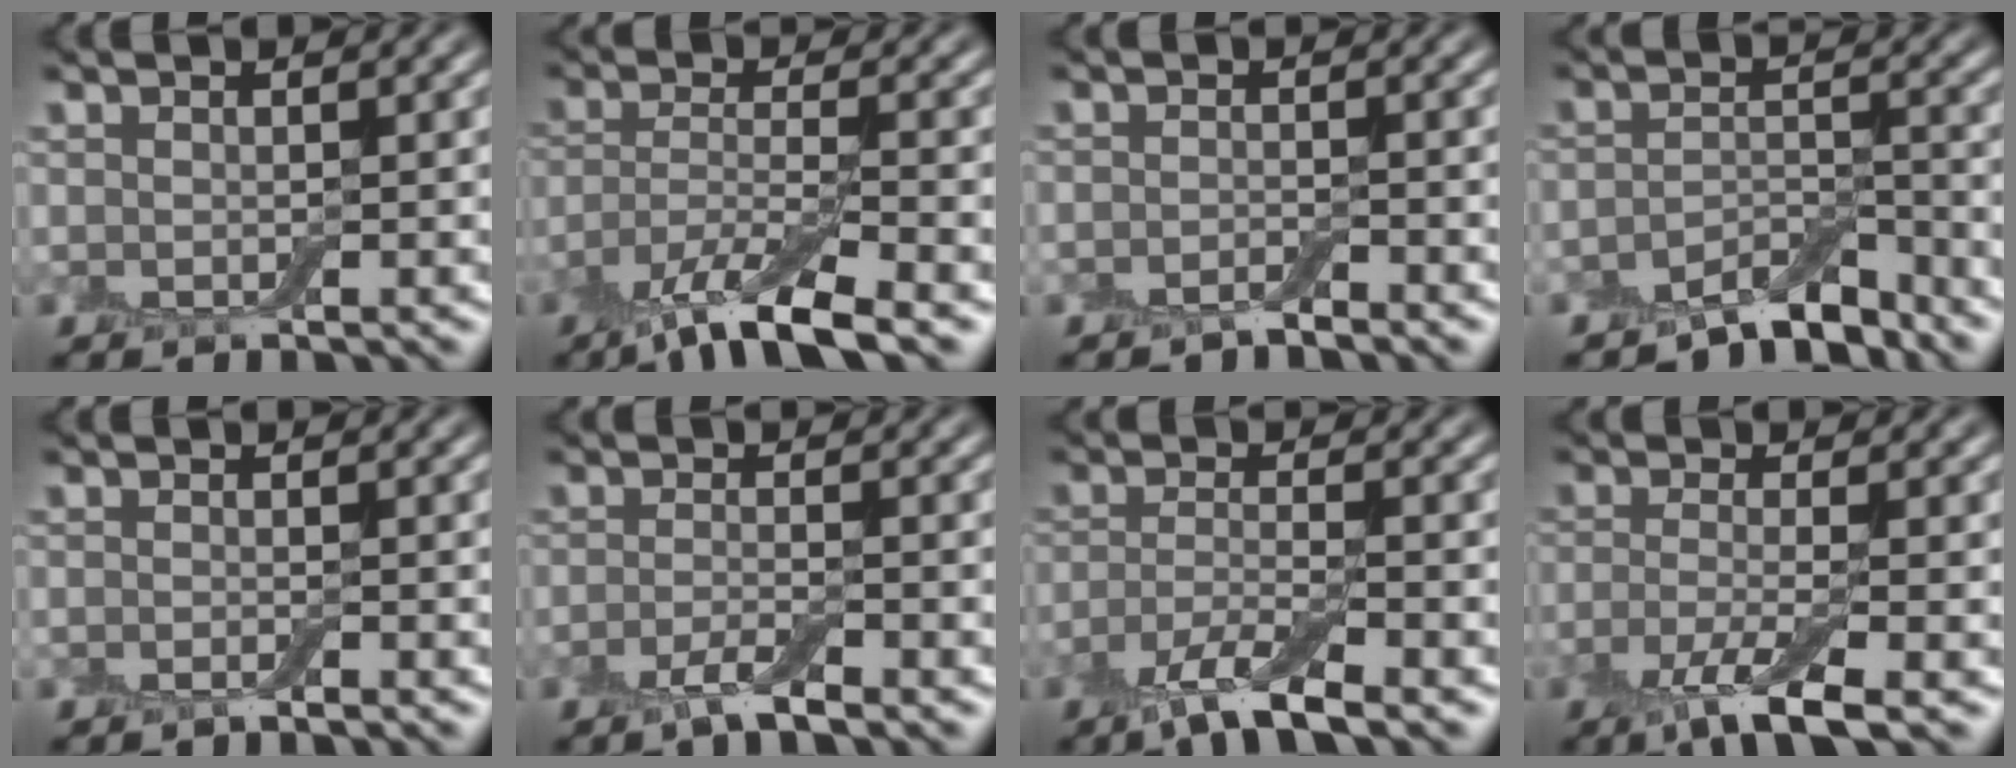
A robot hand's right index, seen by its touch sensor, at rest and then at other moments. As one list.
[{"total": 6.9, "force": [-4.6, 1.5, 4.9], "torque": [-0.090, -0.008, -0.093]}, {"total": 1.2, "force": [-1.1, 0.1, 0.5], "torque": [-0.011, 0.000, -0.023]}, {"total": 4.3, "force": [-3.8, 1.0, 1.7], "torque": [-0.026, 0.004, -0.073]}, {"total": 0.8, "force": [-0.6, 0.0, 0.4], "torque": [-0.008, -0.001, -0.012]}, {"total": 2.5, "force": [-1.6, 0.4, 1.9], "torque": [-0.036, -0.002, -0.039]}, {"total": 4.6, "force": [-3.0, 0.9, 3.4], "torque": [-0.068, -0.010, -0.066]}, {"total": 4.6, "force": [-2.4, 0.8, 3.9], "torque": [-0.076, -0.009, -0.055]}]